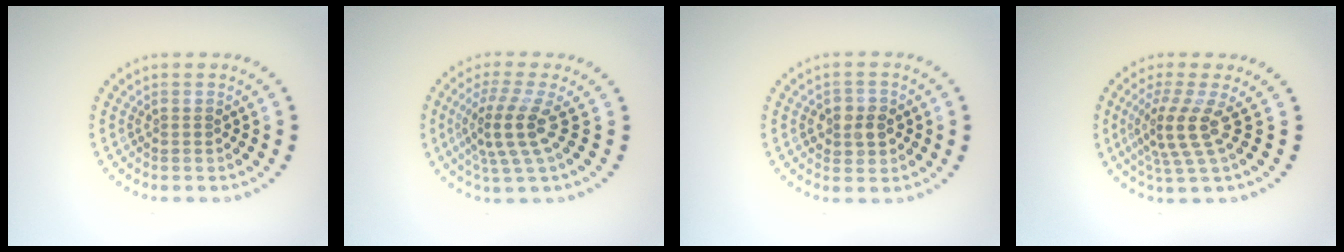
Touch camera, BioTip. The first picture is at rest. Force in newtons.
{"total": 3.8, "press": 3.0, "slide": 2.3}
{"total": 2.3, "press": 2.3, "slide": 0.2}
{"total": 3.6, "press": 2.6, "slide": 2.5}